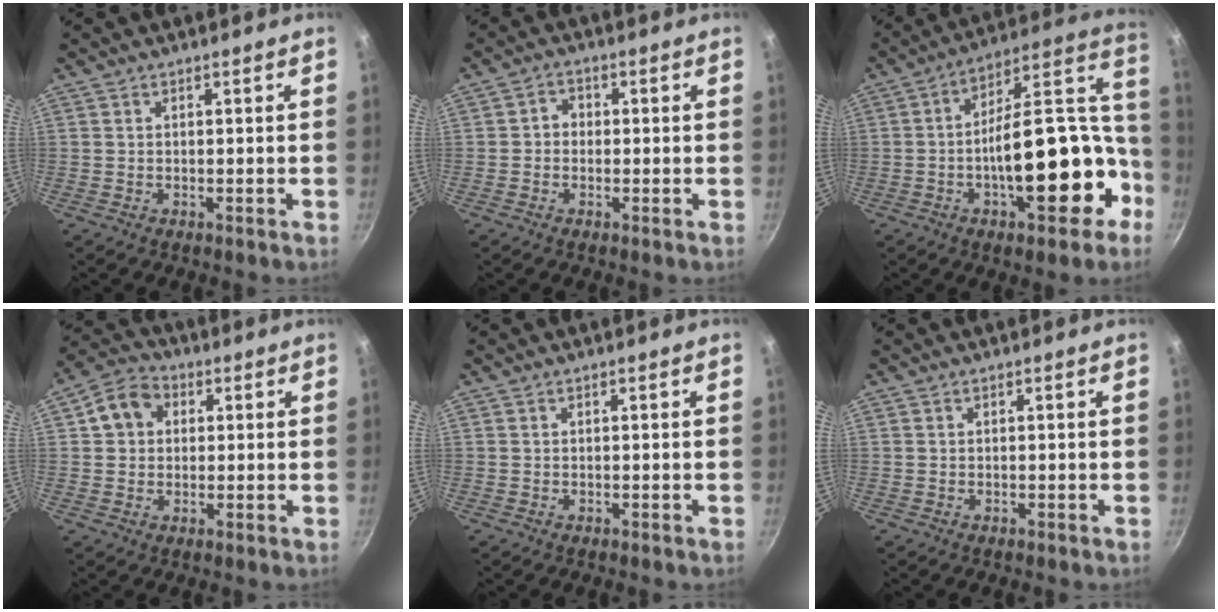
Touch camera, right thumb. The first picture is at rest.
{"total": 2.8, "force": [-0.4, 2.5, 1.2], "torque": [-0.004, 0.010, -0.013]}
{"total": 24.1, "force": [-6.6, 11.5, 20.2], "torque": [-0.253, 0.070, -0.093]}
{"total": 7.4, "force": [1.7, 6.2, 3.7], "torque": [-0.038, 0.014, 0.014]}
{"total": 0.0}
{"total": 0.0}